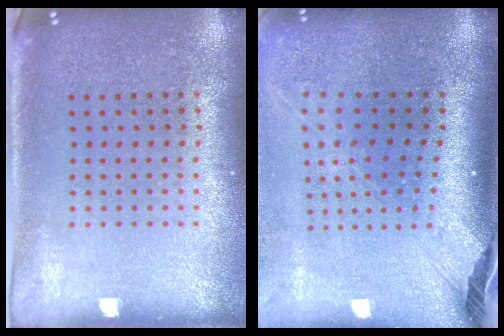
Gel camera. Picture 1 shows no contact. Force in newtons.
{"total": 2.7, "press": 2.0, "slide": 1.8}